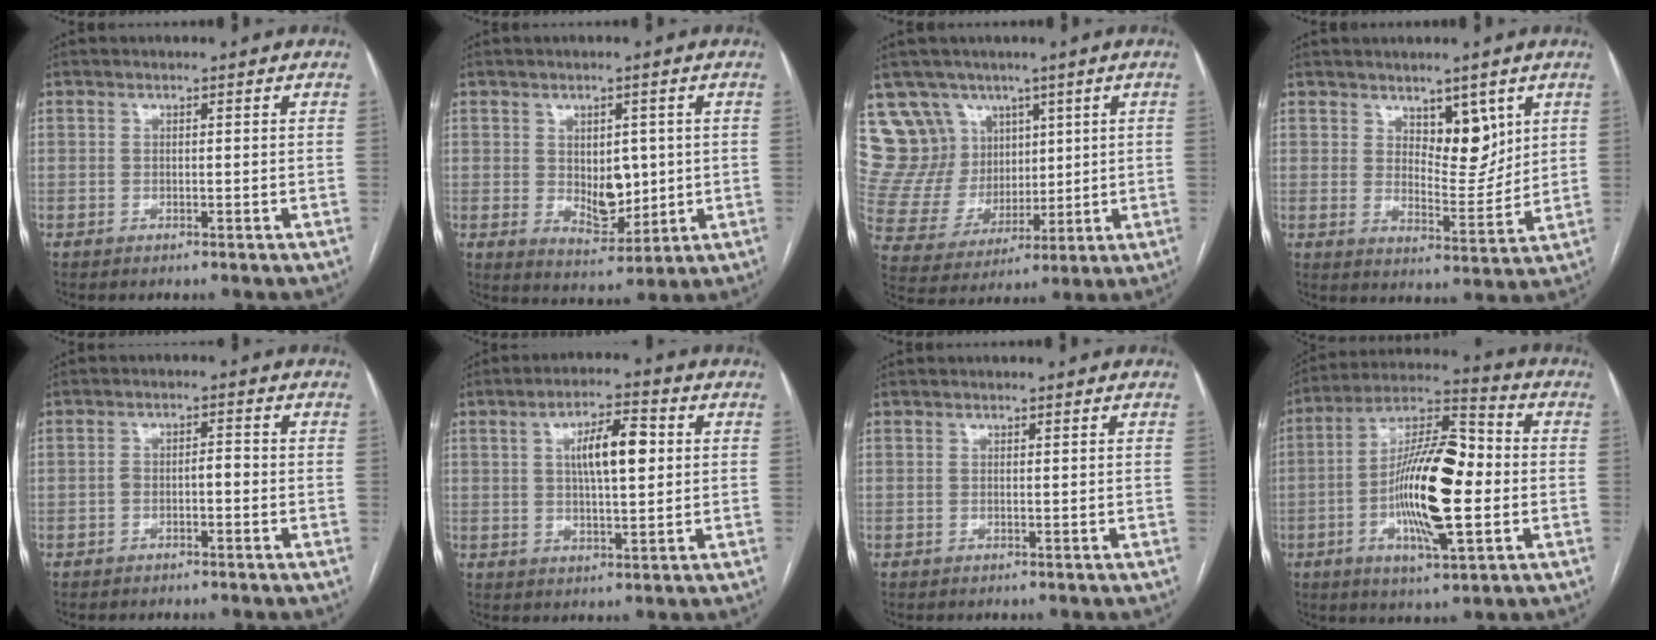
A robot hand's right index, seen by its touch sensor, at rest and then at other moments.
{"total": 6.7, "force": [0.4, 3.8, 5.5], "torque": [-0.084, -0.004, 0.022]}
{"total": 13.1, "force": [8.1, 10.0, 2.2], "torque": [-0.062, 0.046, 0.171]}
{"total": 7.0, "force": [3.8, 3.3, 4.9], "torque": [-0.068, -0.009, 0.067]}
{"total": 2.4, "force": [-0.9, 0.9, 2.1], "torque": [-0.033, 0.015, -0.012]}
{"total": 8.2, "force": [1.8, 2.3, 7.6], "torque": [-0.131, 0.013, 0.031]}
{"total": 0.0}
{"total": 17.3, "force": [-2.4, 4.2, 16.7], "torque": [-0.307, 0.011, -0.042]}